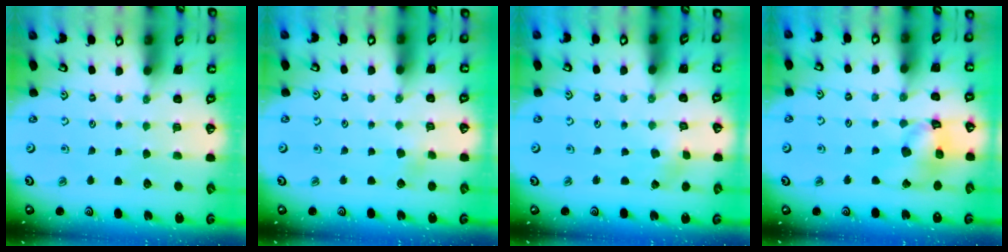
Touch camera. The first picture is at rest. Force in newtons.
{"total": 2.9, "press": 2.8, "slide": 0.9}
{"total": 1.0, "press": 1.0, "slide": 0.0}
{"total": 14.0, "press": 13.9, "slide": 1.7}